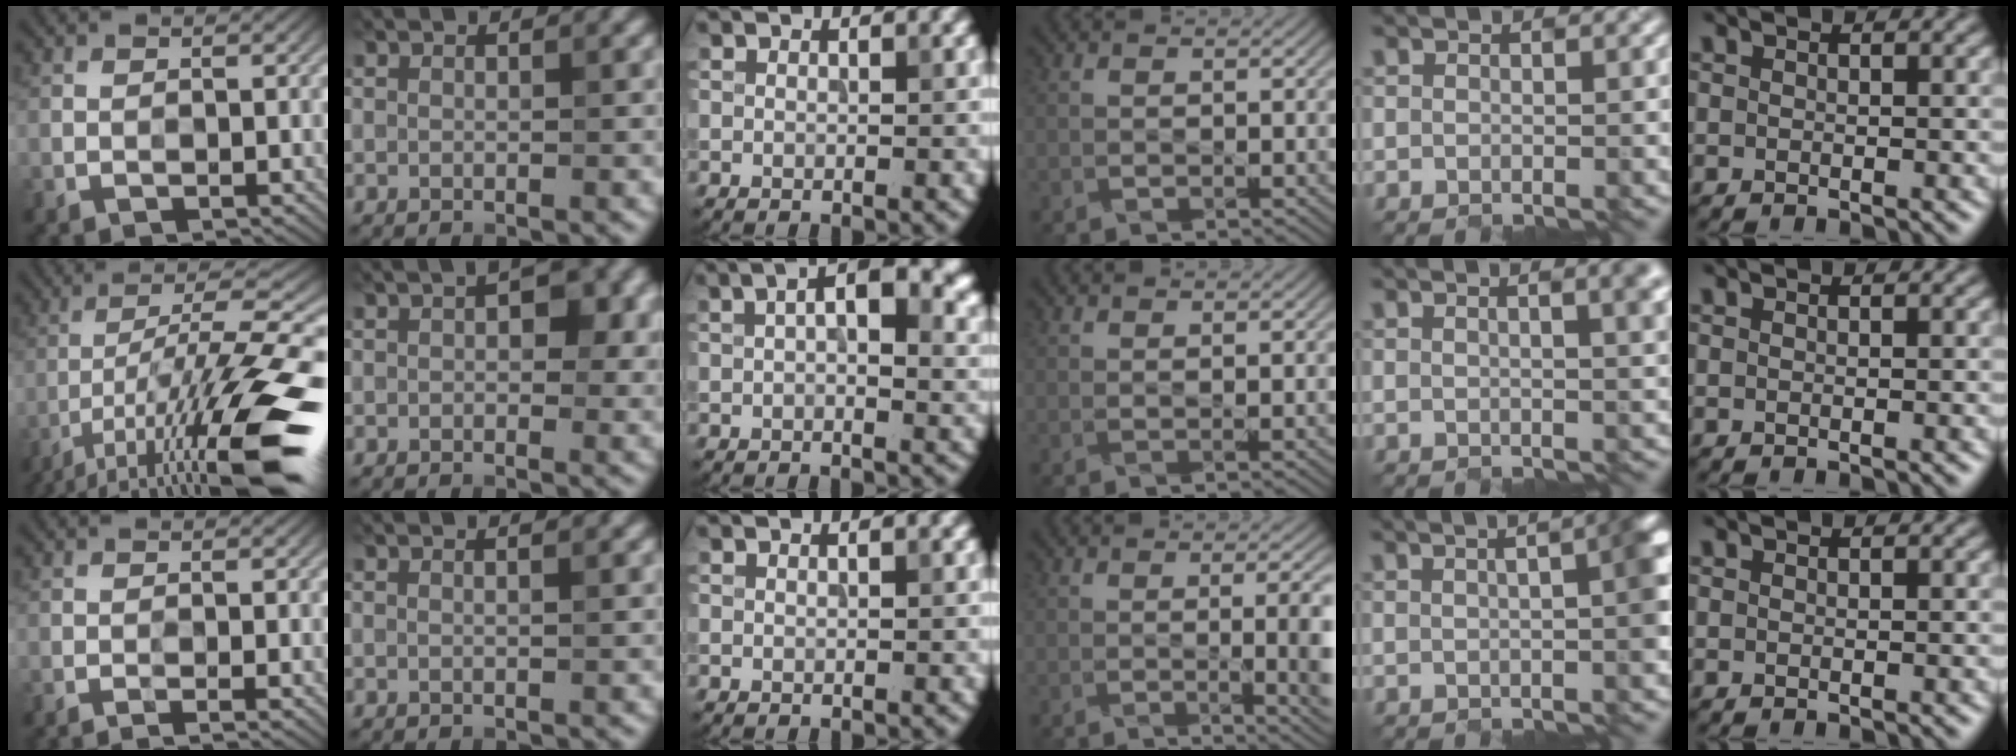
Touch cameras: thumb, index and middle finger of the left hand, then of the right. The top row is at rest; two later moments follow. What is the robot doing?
{"motion": "open", "object": "jewelry box"}